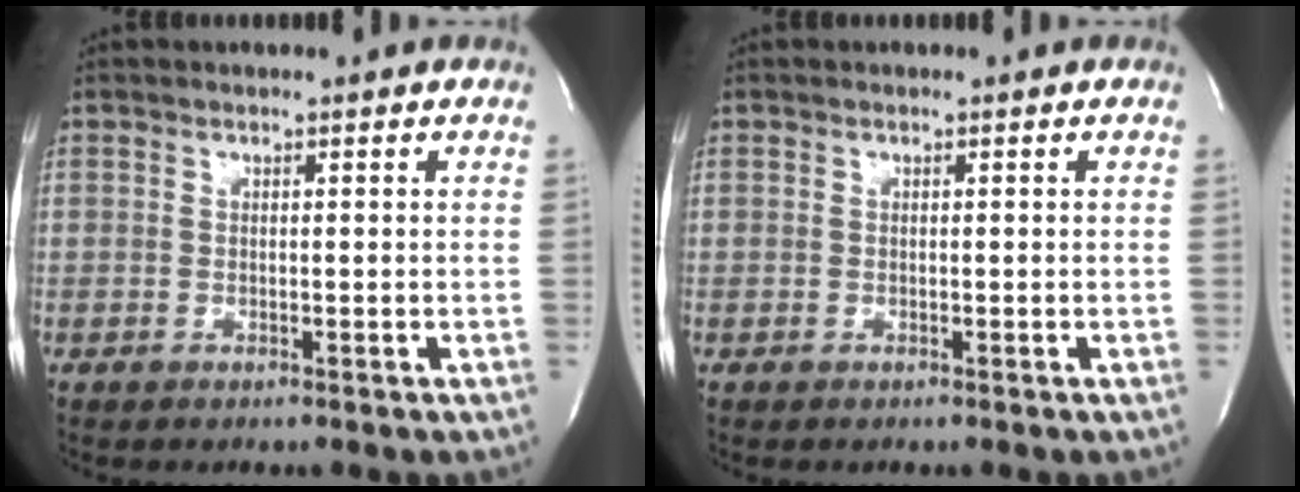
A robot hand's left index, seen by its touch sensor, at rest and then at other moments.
{"total": 0.0}